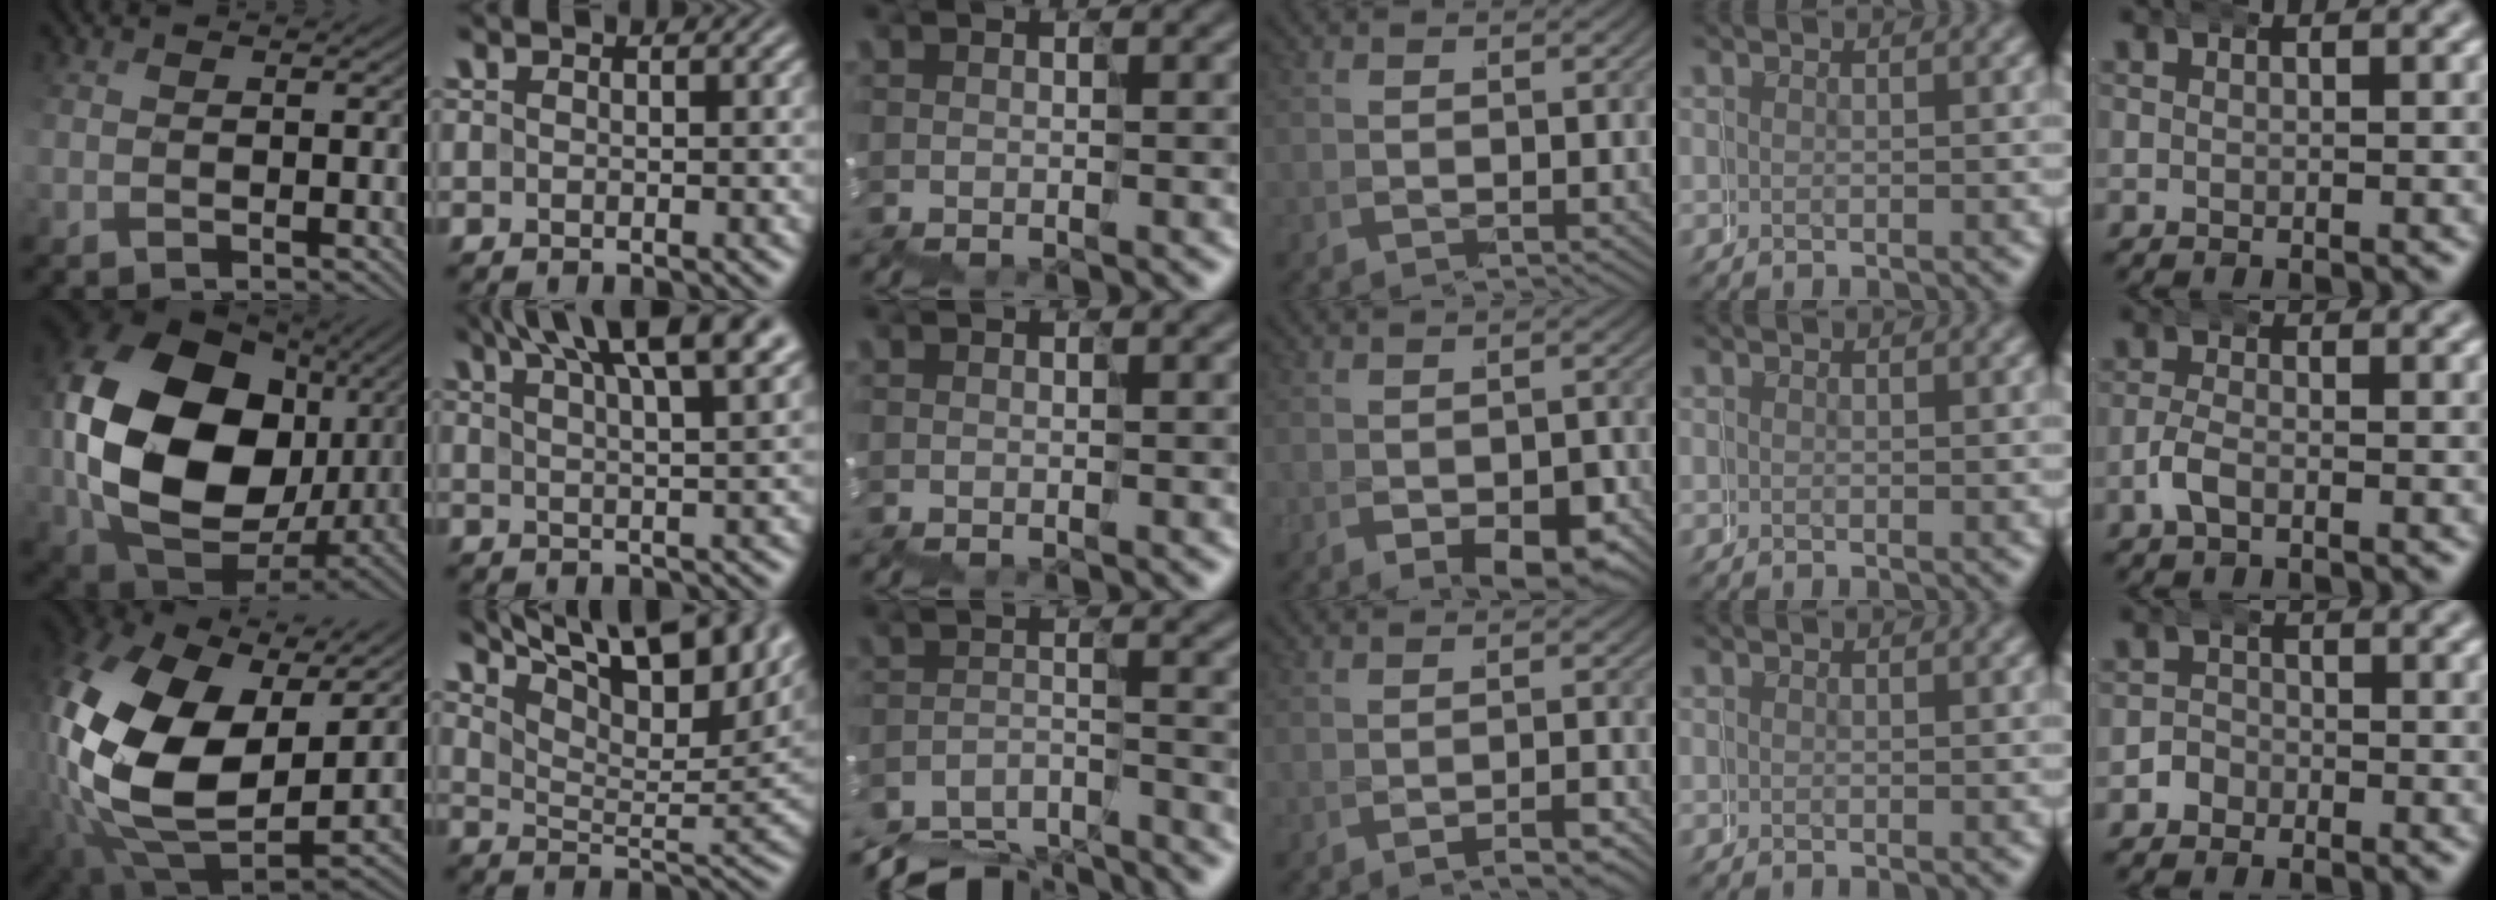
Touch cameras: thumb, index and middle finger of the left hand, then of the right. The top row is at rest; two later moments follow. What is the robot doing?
{"motion": "wrap", "object": "belt"}